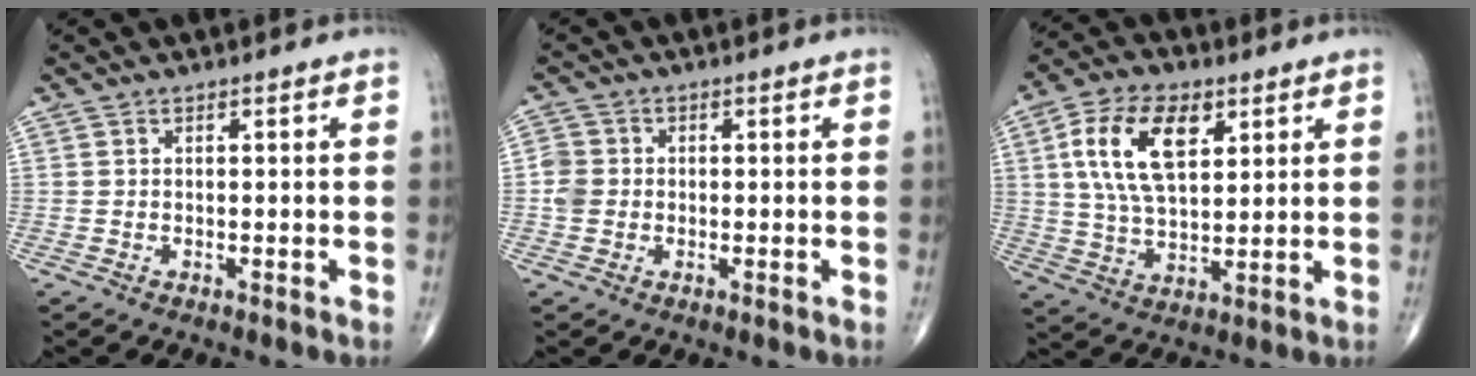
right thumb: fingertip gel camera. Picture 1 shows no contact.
{"total": 3.4, "force": [-0.3, 3.1, 1.5], "torque": [-0.023, 0.005, -0.009]}
{"total": 14.2, "force": [4.8, 7.5, 11.0], "torque": [-0.198, -0.008, 0.091]}